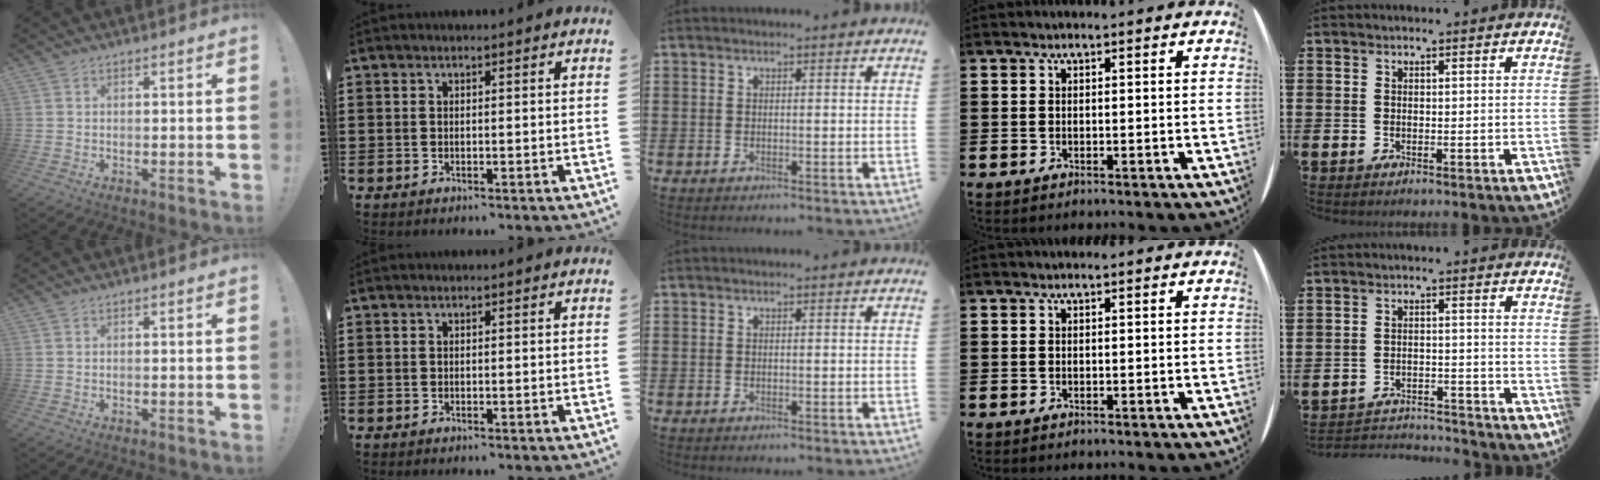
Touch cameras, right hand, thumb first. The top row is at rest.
{"little": {"total": 2.9, "force": [-2.9, 0.4, 0.0], "torque": [-0.008, 0.003, -0.064]}}